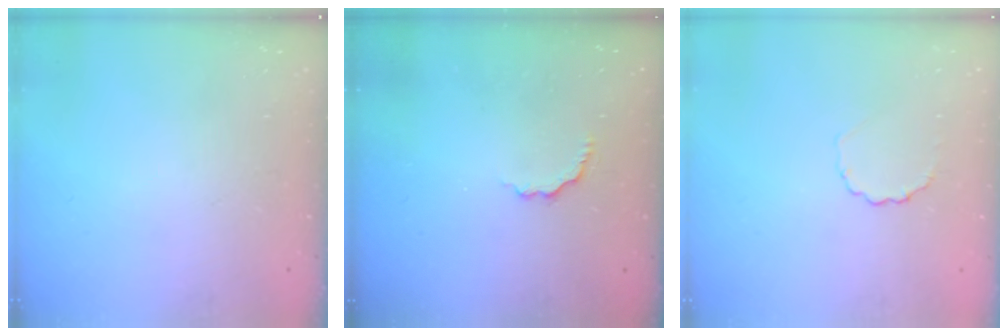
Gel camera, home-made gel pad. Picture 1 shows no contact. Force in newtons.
{"total": 2.8, "press": 2.6, "slide": 0.9}
{"total": 2.7, "press": 2.5, "slide": 1.0}